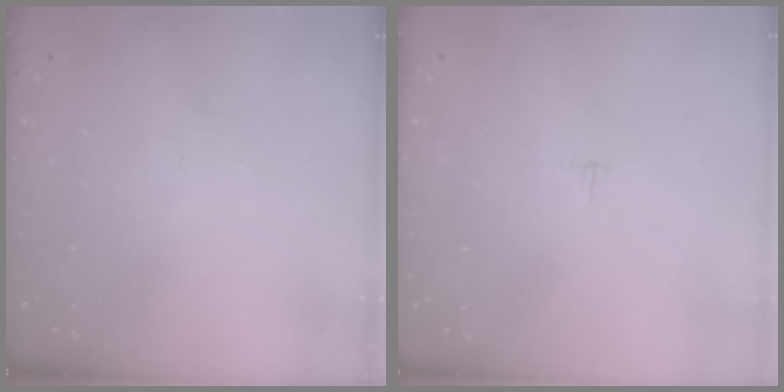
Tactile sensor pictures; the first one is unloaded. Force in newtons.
{"total": 2.3, "press": 2.3, "slide": 0.2}